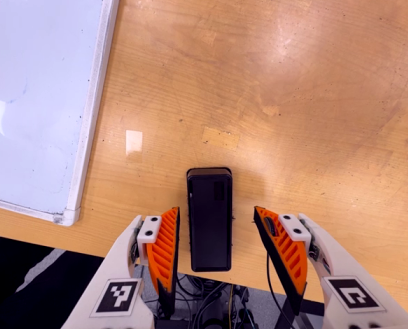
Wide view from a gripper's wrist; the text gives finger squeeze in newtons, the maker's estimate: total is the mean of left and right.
{"total": 0.0}